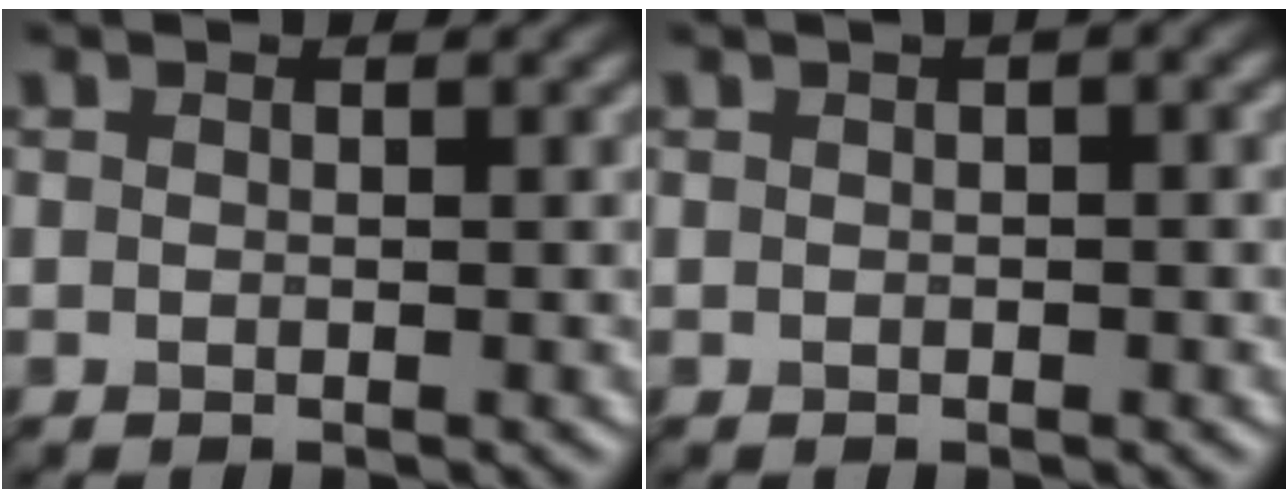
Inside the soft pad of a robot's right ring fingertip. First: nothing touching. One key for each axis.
{"total": 2.6, "fx": 0.7, "fy": 1.0, "fz": 2.2, "tx": -0.016, "ty": 0.013, "tz": -0.001}